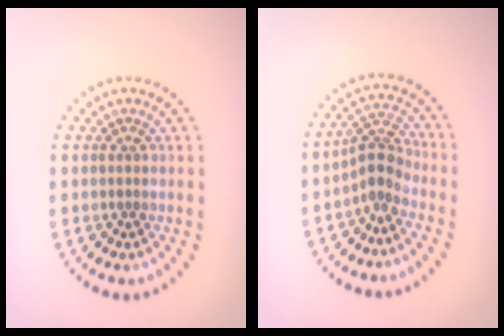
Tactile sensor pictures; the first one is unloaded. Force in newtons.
{"total": 2.5, "press": 1.8, "slide": 1.7}